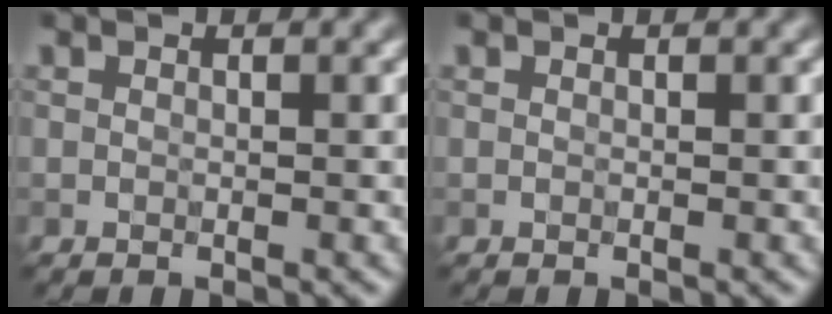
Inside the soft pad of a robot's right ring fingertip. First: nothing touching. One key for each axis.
{"total": 0.0}